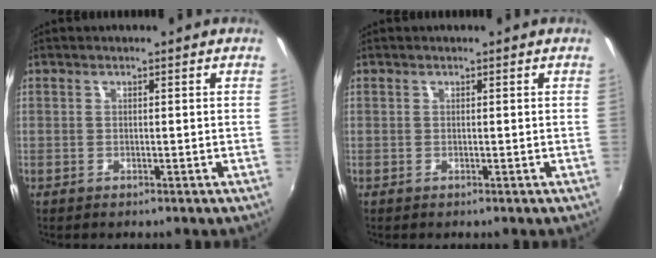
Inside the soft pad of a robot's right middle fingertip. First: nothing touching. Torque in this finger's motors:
{"motor_torque": [0.00, 0.00, 0.00, 0.01]}